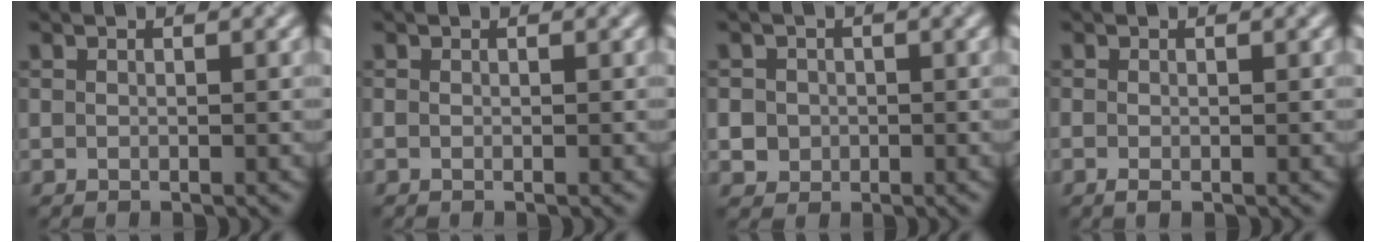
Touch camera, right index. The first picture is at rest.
{"total": 0.0}
{"total": 2.2, "force": [-0.4, 2.1, 0.5], "torque": [0.004, 0.004, -0.007]}
{"total": 0.9, "force": [-0.5, 0.2, 0.6], "torque": [-0.013, -0.004, -0.010]}